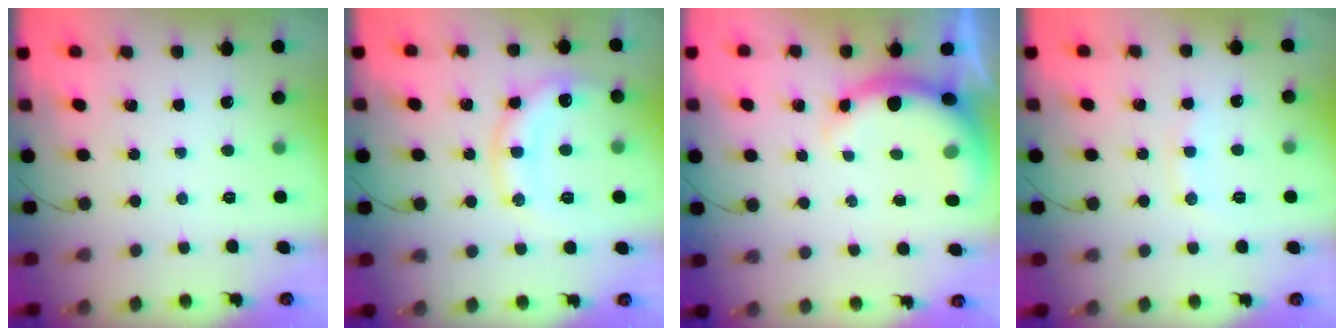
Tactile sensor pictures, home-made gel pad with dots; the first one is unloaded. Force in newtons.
{"total": 13.2, "press": 13.2, "slide": 0.8}
{"total": 7.2, "press": 7.1, "slide": 0.7}
{"total": 6.9, "press": 6.8, "slide": 1.2}